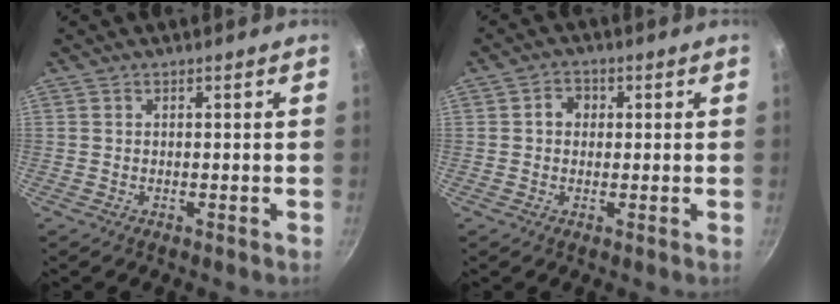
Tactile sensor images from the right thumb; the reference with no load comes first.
{"total": 3.2, "force": [0.4, 2.7, 1.6], "torque": [-0.005, 0.006, 0.002]}